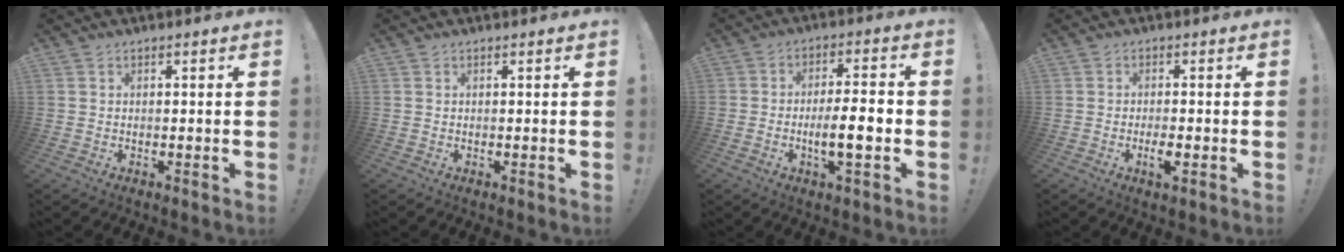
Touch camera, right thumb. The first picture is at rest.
{"total": 0.0}
{"total": 9.7, "force": [-2.6, 1.9, 9.1], "torque": [-0.158, 0.001, -0.048]}
{"total": 4.0, "force": [-1.8, 0.9, 3.4], "torque": [-0.069, -0.002, -0.032]}